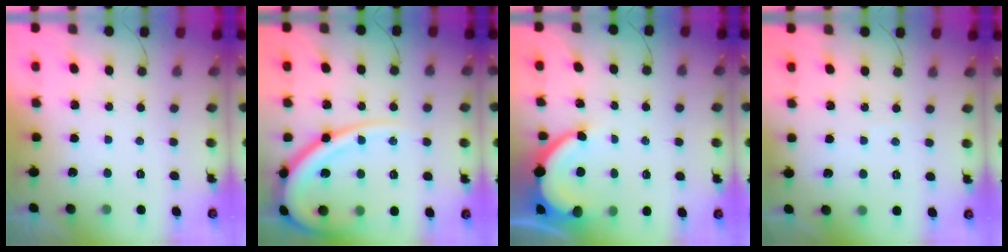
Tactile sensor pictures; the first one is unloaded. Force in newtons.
{"total": 17.4, "press": 17.3, "slide": 1.7}
{"total": 6.7, "press": 6.7, "slide": 0.2}
{"total": 2.3, "press": 2.2, "slide": 0.3}